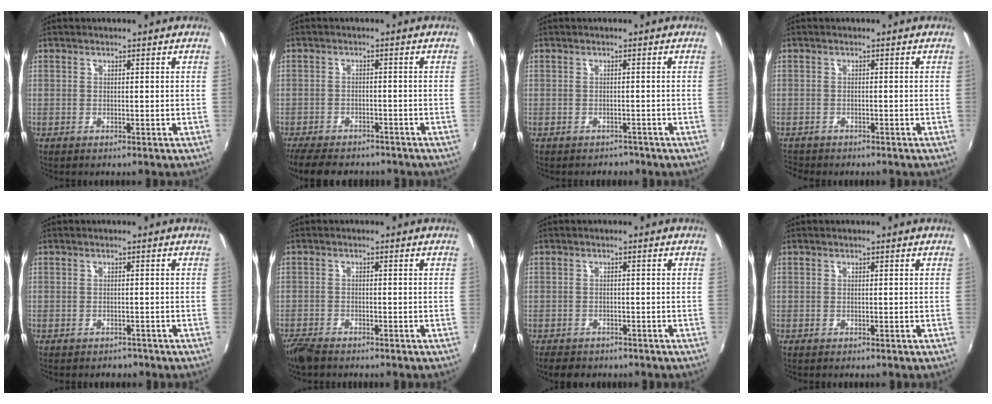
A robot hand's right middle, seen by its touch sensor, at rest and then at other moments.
{"total": 10.7, "force": [-8.9, 3.9, 4.5], "torque": [-0.109, -0.023, -0.143]}
{"total": 2.6, "force": [-2.2, 1.4, 0.2], "torque": [-0.008, -0.007, -0.029]}
{"total": 2.7, "force": [-2.5, 0.8, 0.6], "torque": [-0.023, -0.013, -0.045]}
{"total": 2.3, "force": [-1.9, 1.3, 0.4], "torque": [-0.011, -0.008, -0.024]}
{"total": 4.2, "force": [-3.7, 1.2, 1.7], "torque": [-0.051, -0.018, -0.074]}
{"total": 3.8, "force": [-3.0, 1.9, 1.3], "torque": [-0.036, -0.009, -0.048]}
{"total": 0.0}